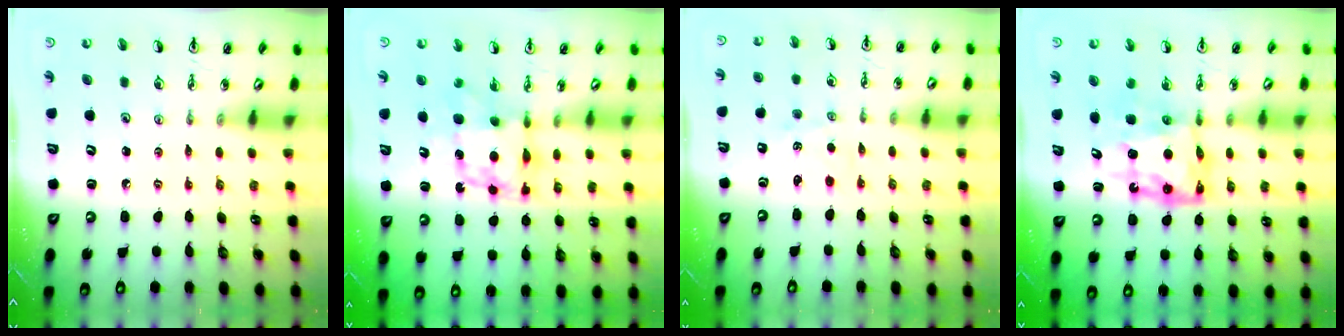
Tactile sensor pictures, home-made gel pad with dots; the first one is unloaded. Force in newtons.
{"total": 7.6, "press": 7.6, "slide": 0.8}
{"total": 1.2, "press": 1.1, "slide": 0.2}
{"total": 10.6, "press": 10.5, "slide": 1.3}